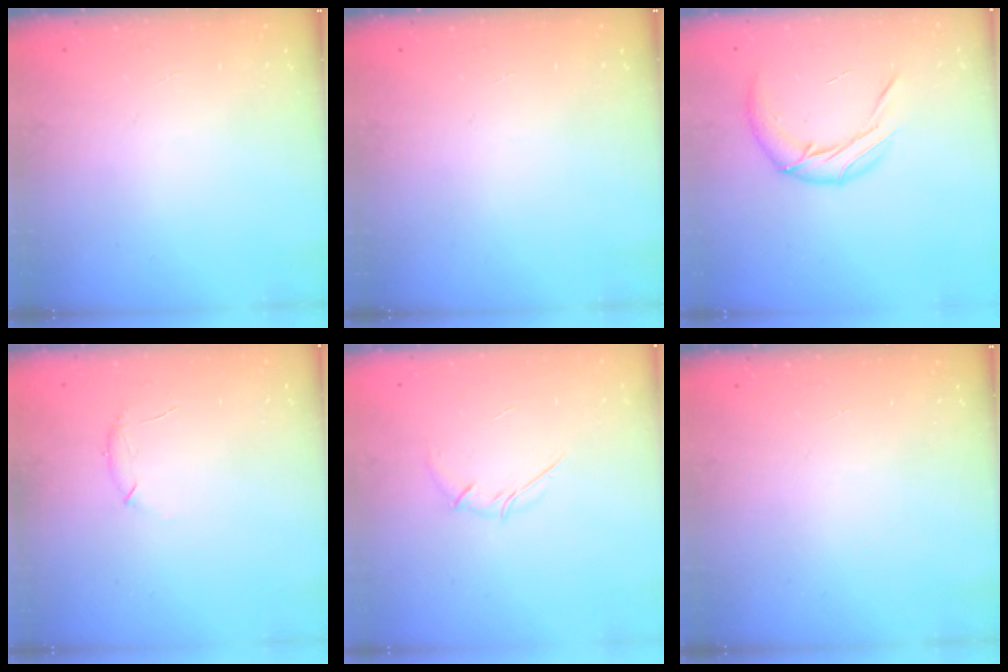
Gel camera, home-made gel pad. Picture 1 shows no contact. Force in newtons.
{"total": 0.0}
{"total": 11.2, "press": 10.9, "slide": 2.4}
{"total": 6.9, "press": 6.7, "slide": 1.8}
{"total": 3.6, "press": 3.5, "slide": 0.9}
{"total": 0.0}